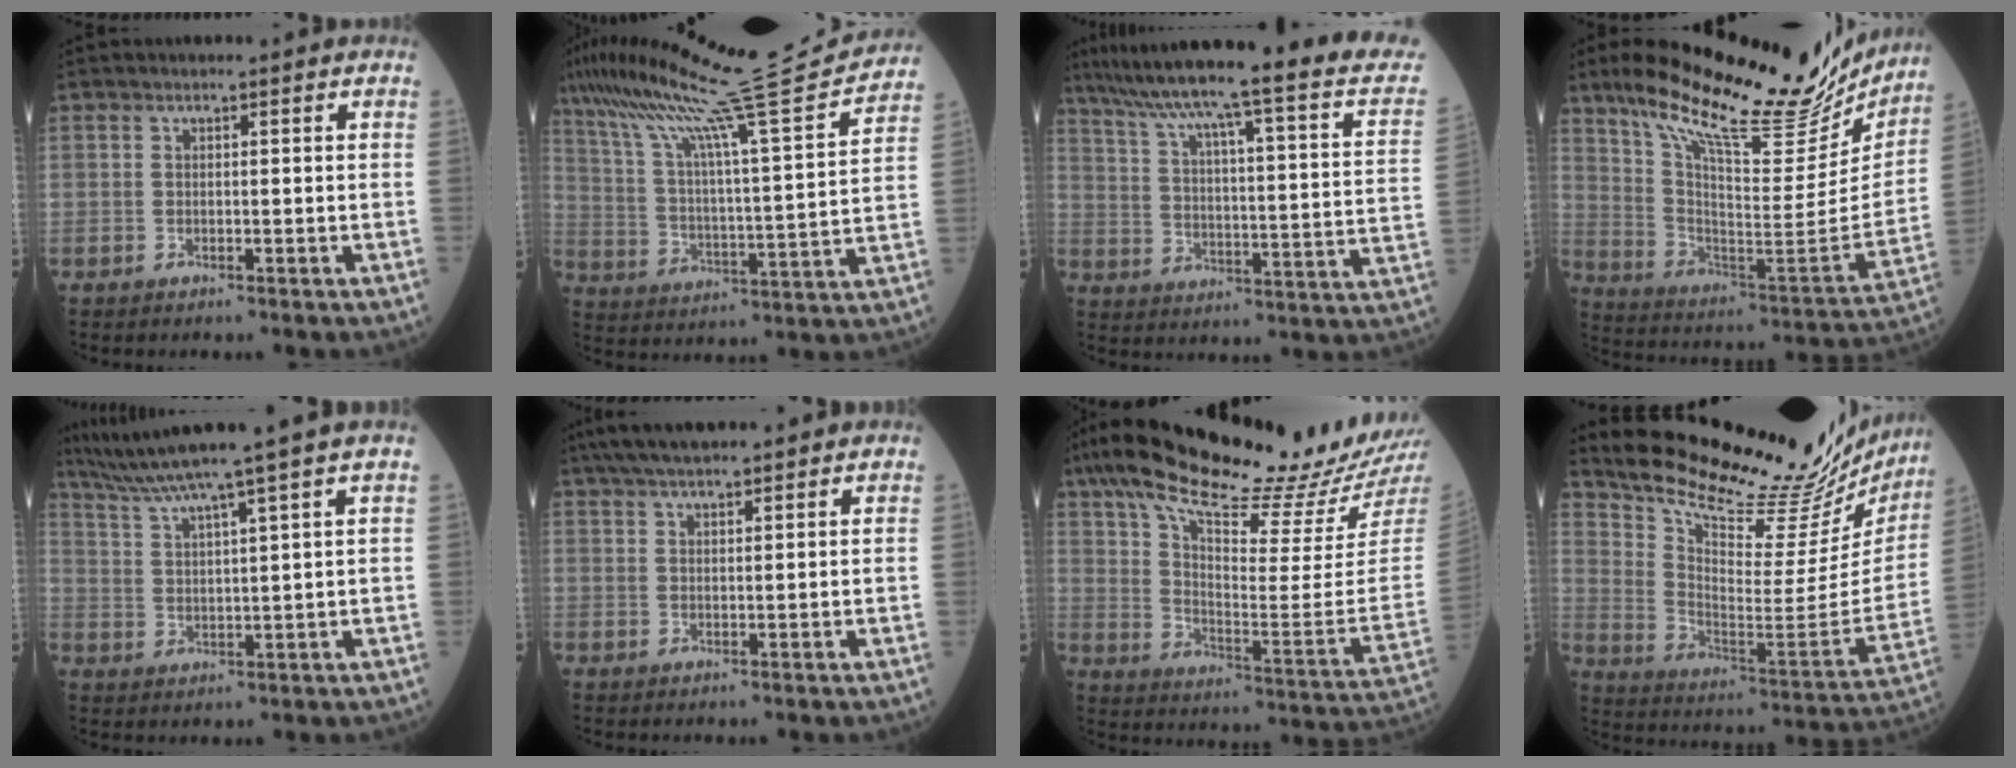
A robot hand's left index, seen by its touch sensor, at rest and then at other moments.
{"total": 23.5, "force": [20.5, -1.4, 11.5], "torque": [-0.209, -0.018, 0.312]}
{"total": 27.4, "force": [22.1, 1.1, 16.1], "torque": [-0.247, -0.032, 0.287]}
{"total": 27.8, "force": [22.7, 6.4, 14.6], "torque": [-0.235, -0.025, 0.327]}
{"total": 10.7, "force": [8.9, -2.8, 5.3], "torque": [-0.091, 0.002, 0.148]}
{"total": 8.4, "force": [7.1, 1.1, 4.3], "torque": [-0.066, 0.039, 0.114]}
{"total": 27.6, "force": [23.0, 1.6, 15.2], "torque": [-0.252, -0.048, 0.328]}
{"total": 29.3, "force": [26.9, 4.3, 10.8], "torque": [-0.182, -0.107, 0.361]}